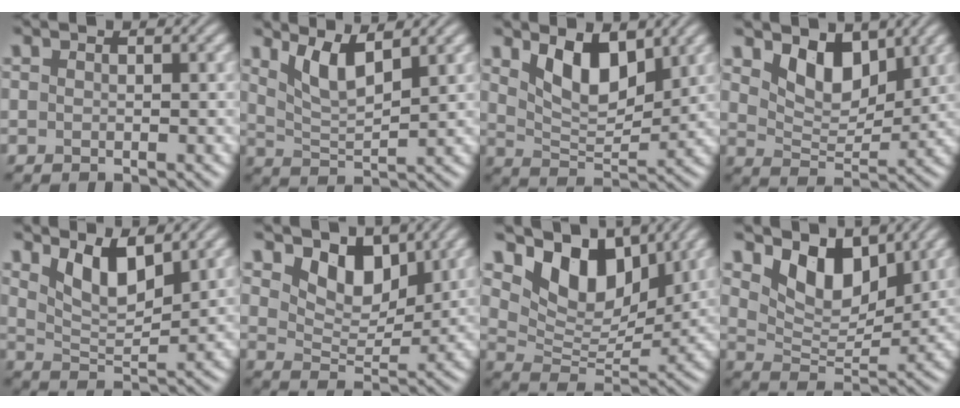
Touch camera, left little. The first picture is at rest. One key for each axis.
{"total": 4.1, "fx": 2.6, "fy": 1.0, "fz": 3.0, "tx": -0.066, "ty": -0.006, "tz": 0.054}
{"total": 5.8, "fx": 2.8, "fy": 2.7, "fz": 4.3, "tx": -0.086, "ty": -0.010, "tz": 0.048}
{"total": 4.7, "fx": 2.9, "fy": 2.5, "fz": 2.7, "tx": -0.058, "ty": -0.013, "tz": 0.045}
{"total": 4.7, "fx": 2.7, "fy": 1.7, "fz": 3.4, "tx": -0.073, "ty": -0.009, "tz": 0.051}
{"total": 4.7, "fx": 3.0, "fy": 2.5, "fz": 2.5, "tx": -0.050, "ty": -0.011, "tz": 0.043}
{"total": 8.6, "fx": 5.1, "fy": 4.8, "fz": 4.9, "tx": -0.085, "ty": -0.009, "tz": 0.086}
{"total": 6.0, "fx": 3.8, "fy": 3.1, "fz": 3.5, "tx": -0.069, "ty": -0.012, "tz": 0.061}